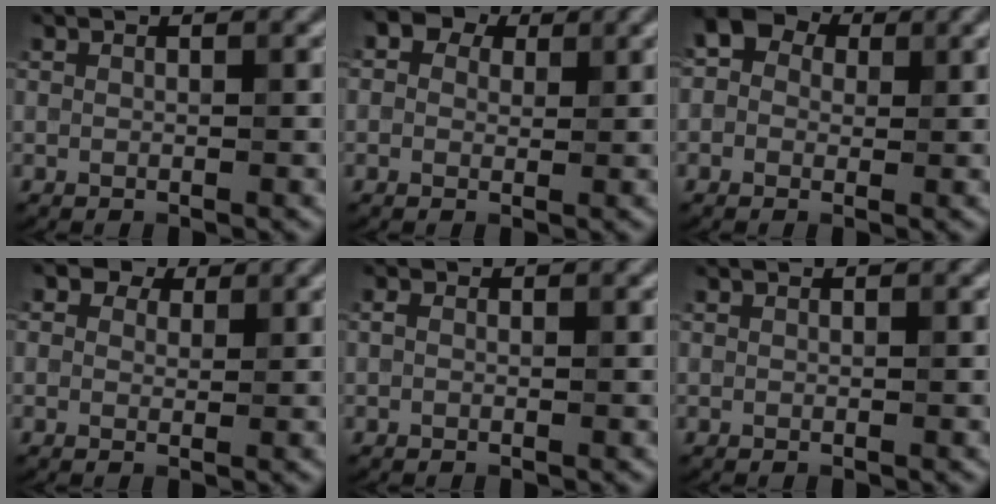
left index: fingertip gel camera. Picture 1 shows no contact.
{"total": 4.3, "force": [2.1, 3.0, 2.1], "torque": [-0.027, 0.012, -0.002]}
{"total": 4.5, "force": [1.2, 3.8, 2.1], "torque": [-0.012, 0.018, -0.027]}
{"total": 3.3, "force": [2.1, 2.1, 1.5], "torque": [-0.025, 0.006, 0.008]}
{"total": 0.6, "force": [-0.1, 0.5, 0.4], "torque": [-0.010, 0.002, -0.005]}
{"total": 0.0}